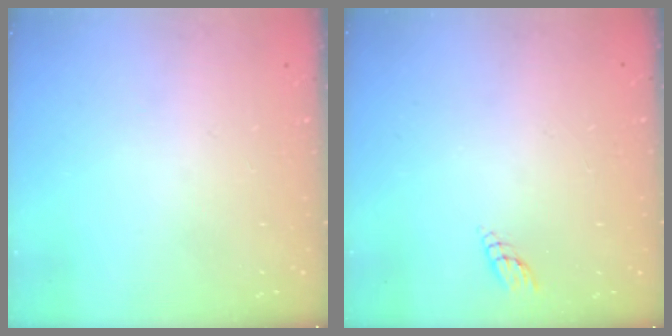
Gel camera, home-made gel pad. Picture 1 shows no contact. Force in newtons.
{"total": 2.9, "press": 2.9, "slide": 0.3}